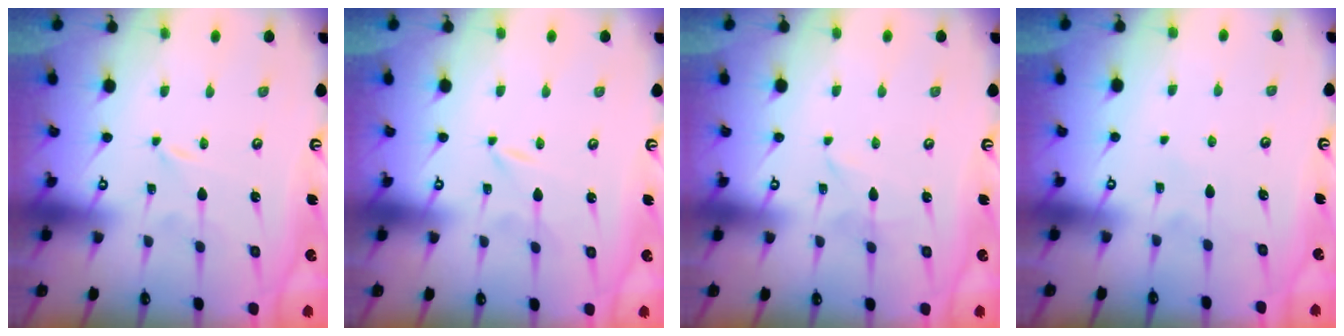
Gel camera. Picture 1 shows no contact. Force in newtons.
{"total": 0.0}
{"total": 1.7, "press": 1.7, "slide": 0.1}
{"total": 4.2, "press": 4.2, "slide": 0.4}